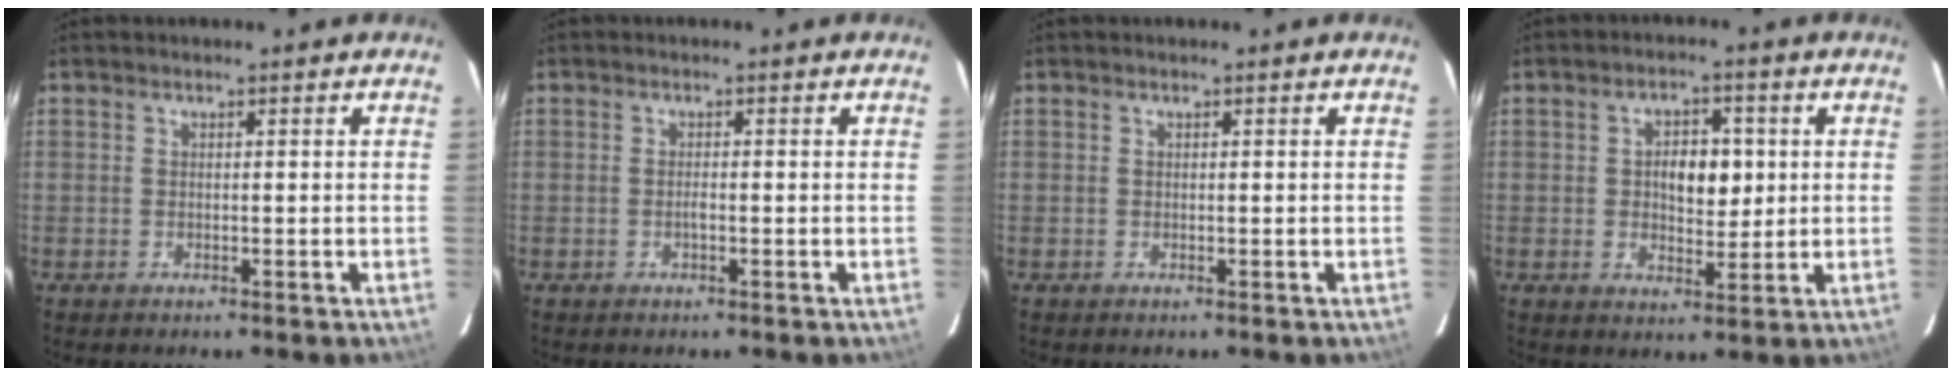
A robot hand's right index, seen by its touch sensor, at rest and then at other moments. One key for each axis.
{"total": 0.8, "fx": -0.3, "fy": 0.1, "fz": 0.8, "tx": -0.017, "ty": 0.001, "tz": -0.006}
{"total": 0.0}
{"total": 6.0, "fx": 0.8, "fy": 3.2, "fz": 5.1, "tx": -0.079, "ty": 0.010, "tz": 0.017}